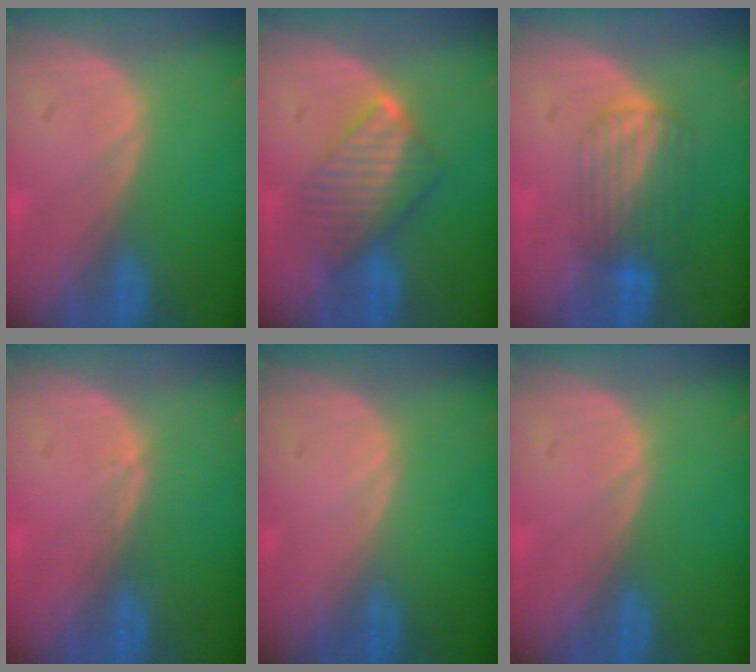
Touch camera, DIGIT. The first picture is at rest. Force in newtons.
{"total": 6.4, "press": 6.4, "slide": 0.8}
{"total": 7.0, "press": 5.8, "slide": 3.8}
{"total": 0.6, "press": 0.4, "slide": 0.4}
{"total": 0.0}
{"total": 0.0}